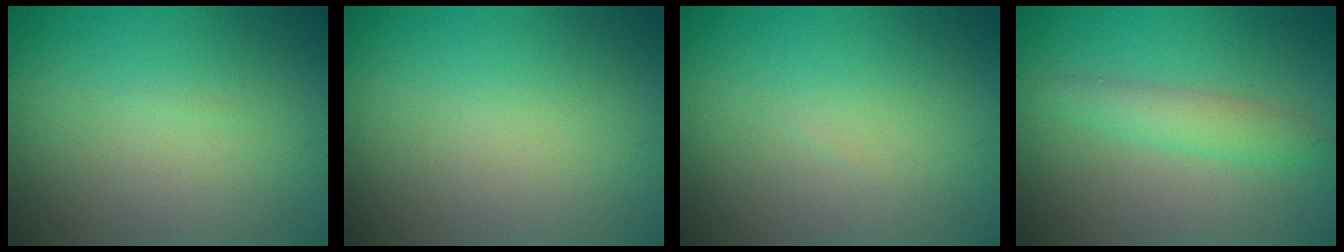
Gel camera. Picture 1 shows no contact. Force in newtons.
{"total": 0.0}
{"total": 0.0}
{"total": 2.5, "press": 2.5, "slide": 0.1}